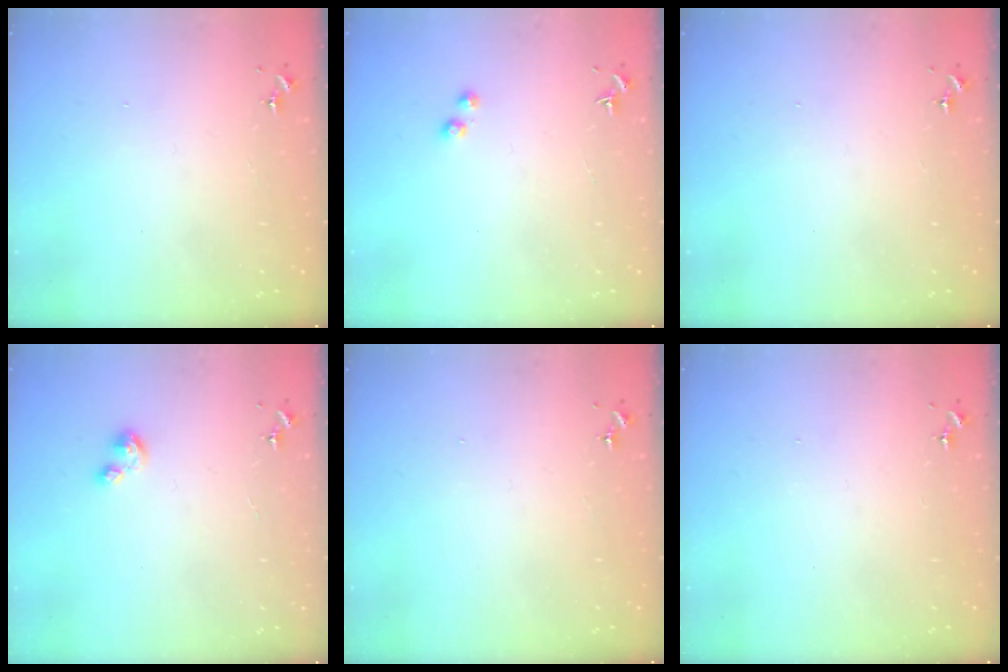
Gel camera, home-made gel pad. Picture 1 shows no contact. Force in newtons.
{"total": 2.4, "press": 2.3, "slide": 0.9}
{"total": 0.0}
{"total": 3.6, "press": 3.6, "slide": 0.3}
{"total": 0.0}
{"total": 0.0}